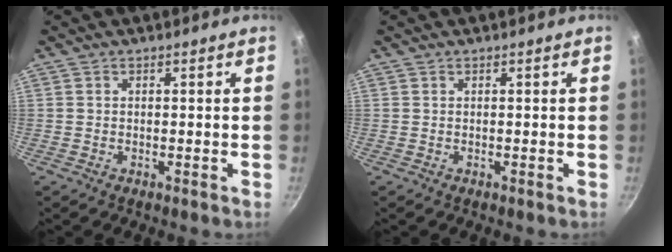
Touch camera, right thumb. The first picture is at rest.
{"total": 0.0}